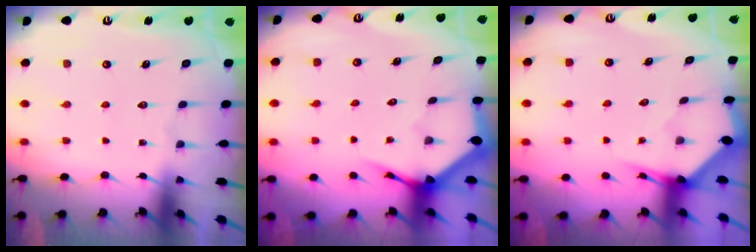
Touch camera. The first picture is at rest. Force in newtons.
{"total": 3.9, "press": 3.8, "slide": 0.4}
{"total": 3.2, "press": 3.2, "slide": 0.1}